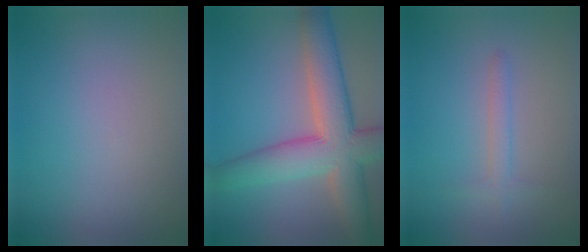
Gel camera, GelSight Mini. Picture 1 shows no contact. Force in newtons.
{"total": 8.8, "press": 8.7, "slide": 0.4}
{"total": 1.4, "press": 1.4, "slide": 0.1}